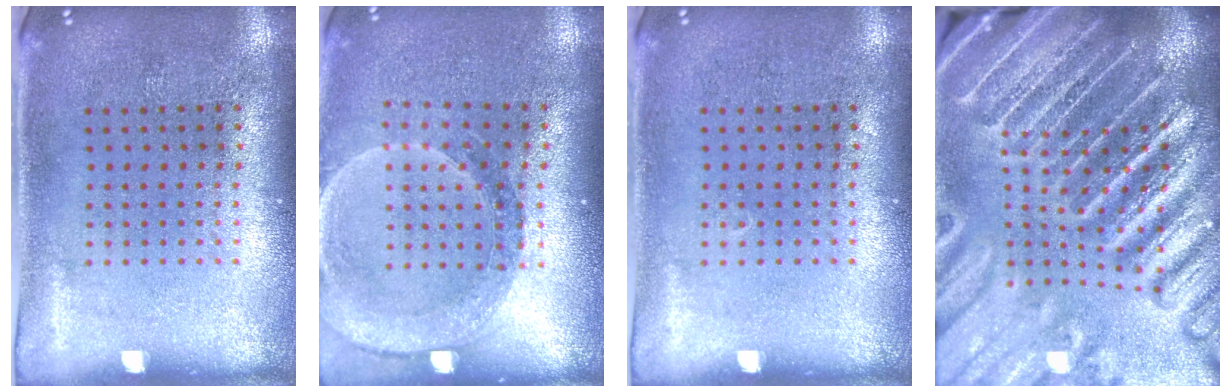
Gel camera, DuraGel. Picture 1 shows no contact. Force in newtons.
{"total": 1.5, "press": 1.5, "slide": 0.3}
{"total": 0.0}
{"total": 5.7, "press": 4.9, "slide": 2.8}